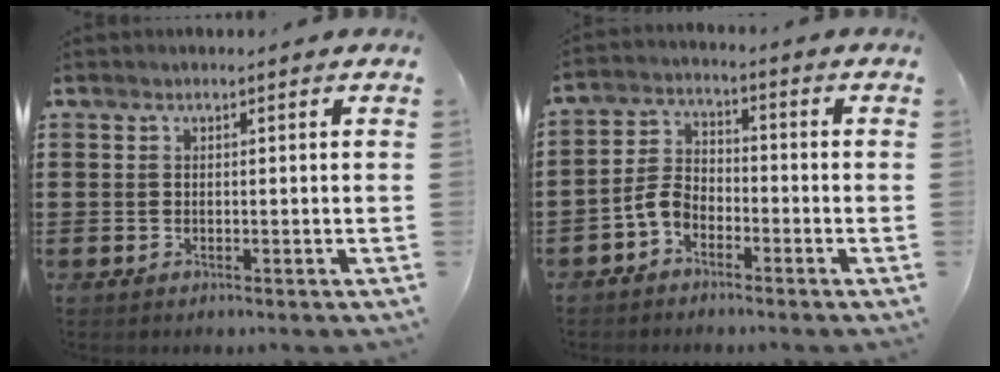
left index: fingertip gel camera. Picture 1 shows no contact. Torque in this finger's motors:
{"motor_torque": [0.76, 0.50, 0.24, 0.04]}